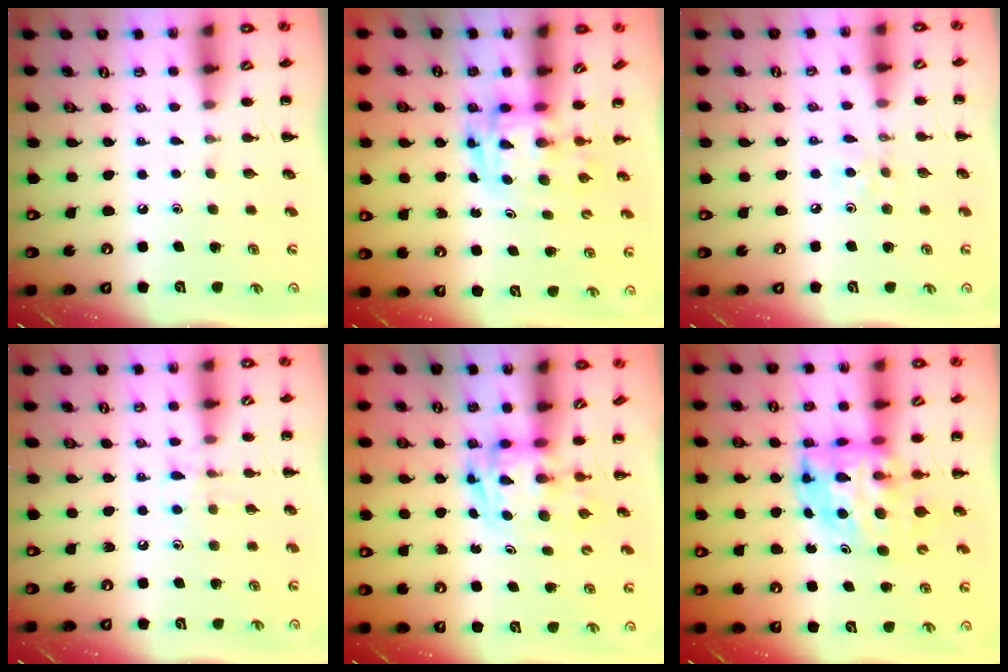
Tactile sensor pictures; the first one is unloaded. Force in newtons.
{"total": 2.8, "press": 2.7, "slide": 0.5}
{"total": 3.7, "press": 3.5, "slide": 1.4}
{"total": 7.0, "press": 6.9, "slide": 1.3}
{"total": 2.7, "press": 2.7, "slide": 0.5}
{"total": 9.3, "press": 8.9, "slide": 2.8}